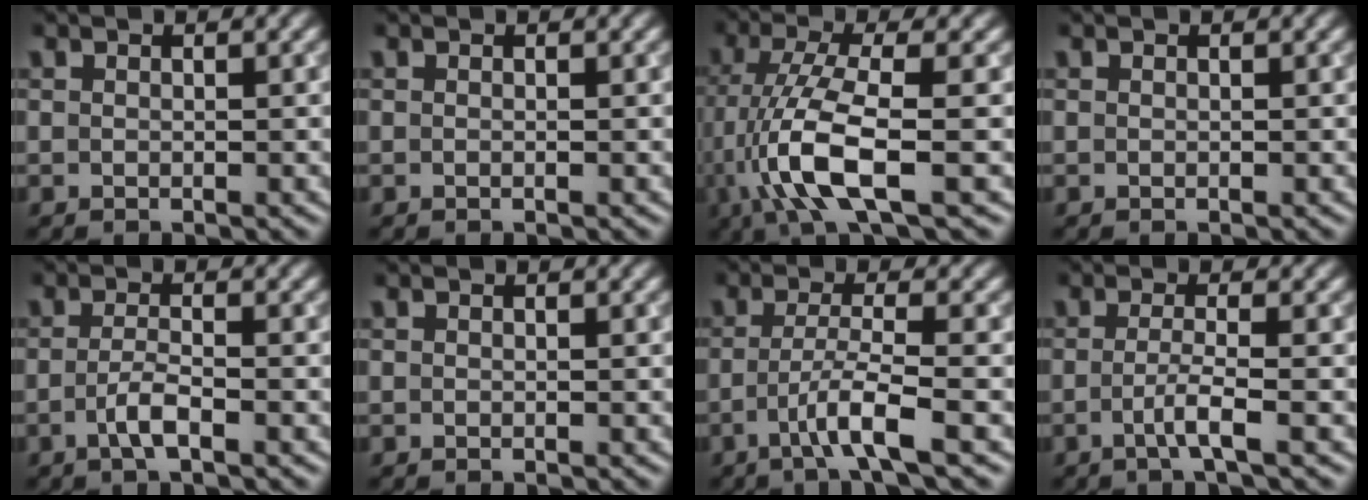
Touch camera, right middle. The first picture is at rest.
{"total": 0.0}
{"total": 7.6, "force": [-2.3, 1.9, 6.9], "torque": [-0.143, 0.000, -0.047]}
{"total": 0.0}
{"total": 2.2, "force": [-0.9, 0.5, 1.9], "torque": [-0.038, 0.002, -0.022]}
{"total": 0.0}
{"total": 4.0, "force": [-1.7, 0.4, 3.6], "torque": [-0.062, 0.003, -0.043]}
{"total": 2.5, "force": [-0.7, 0.4, 2.4], "torque": [-0.042, -0.004, -0.019]}